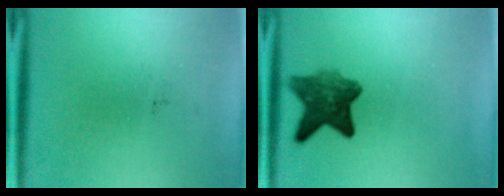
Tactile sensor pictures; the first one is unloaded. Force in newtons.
{"total": 6.9}